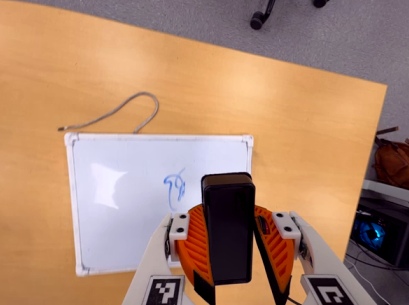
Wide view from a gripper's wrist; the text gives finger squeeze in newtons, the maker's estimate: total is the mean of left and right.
{"total": 7.4, "left": 8.5, "right": 6.4}